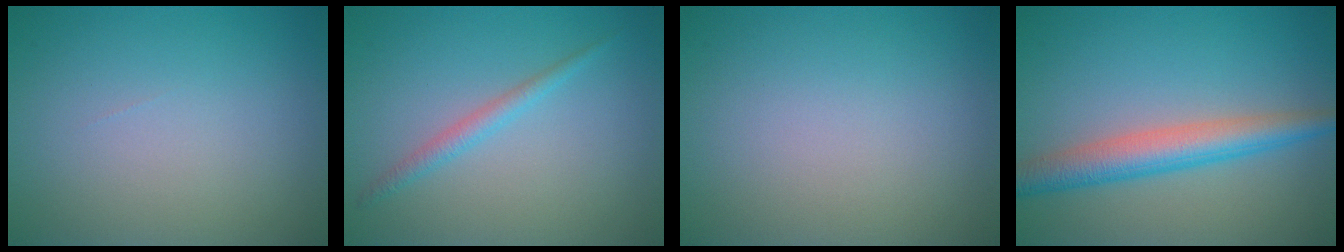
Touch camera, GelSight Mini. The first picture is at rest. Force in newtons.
{"total": 1.5, "press": 1.5, "slide": 0.1}
{"total": 0.0}
{"total": 4.7, "press": 4.7, "slide": 0.1}